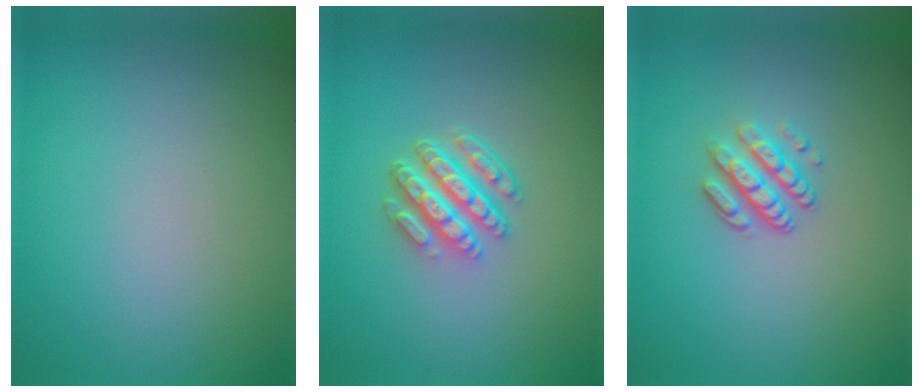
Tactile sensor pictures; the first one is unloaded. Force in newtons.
{"total": 4.8, "press": 3.5, "slide": 3.2}
{"total": 3.1, "press": 2.3, "slide": 2.0}